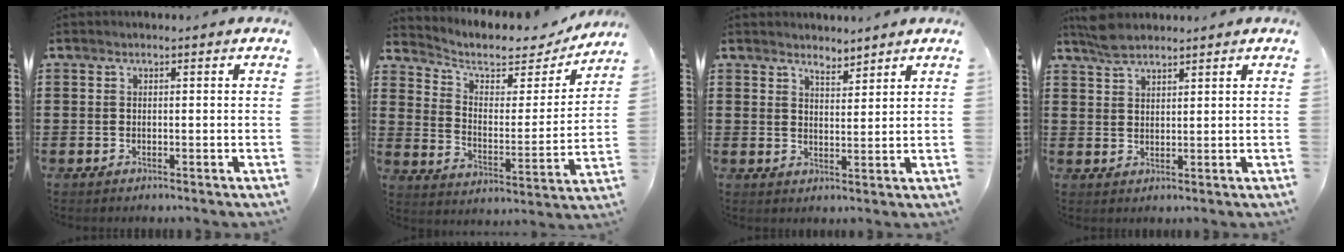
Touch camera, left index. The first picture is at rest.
{"total": 5.2, "force": [4.1, 2.4, 2.1], "torque": [-0.056, -0.023, 0.065]}
{"total": 2.7, "force": [2.7, 0.4, 0.2], "torque": [-0.011, -0.003, 0.052]}
{"total": 3.7, "force": [3.2, 1.2, 1.5], "torque": [-0.038, 0.002, 0.060]}